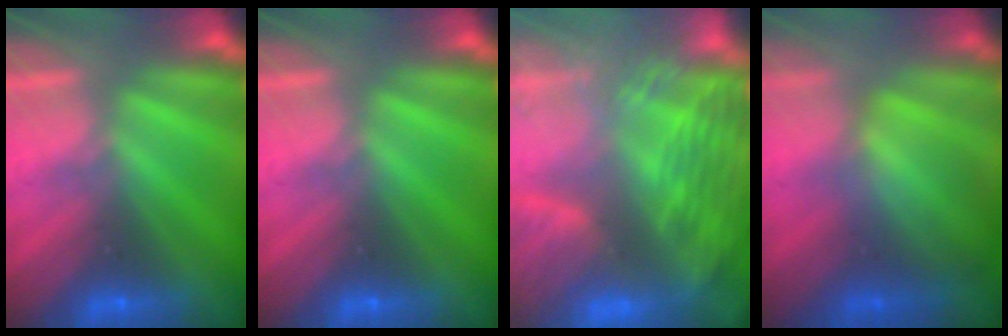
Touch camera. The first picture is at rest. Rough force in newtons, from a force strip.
{"total": 0.0}
{"total": 6.7}
{"total": 3.8}